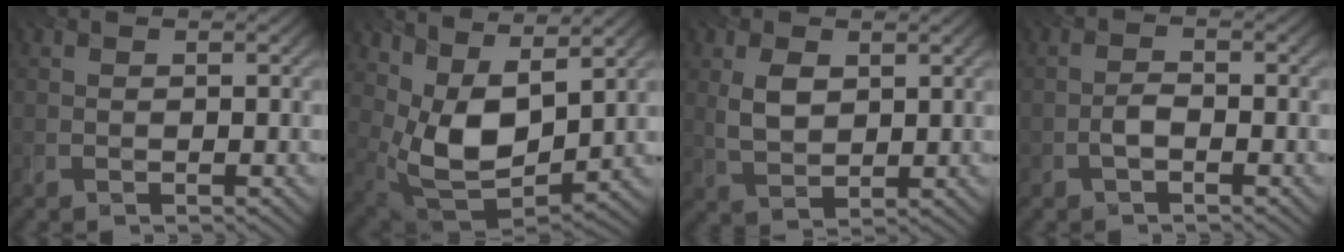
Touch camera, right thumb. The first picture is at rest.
{"total": 11.1, "force": [4.7, 5.8, 8.2], "torque": [-0.187, -0.010, 0.093]}
{"total": 4.9, "force": [1.5, 3.2, 3.5], "torque": [-0.086, 0.001, 0.030]}
{"total": 1.7, "force": [-0.9, 0.6, 1.3], "torque": [-0.030, 0.008, -0.019]}